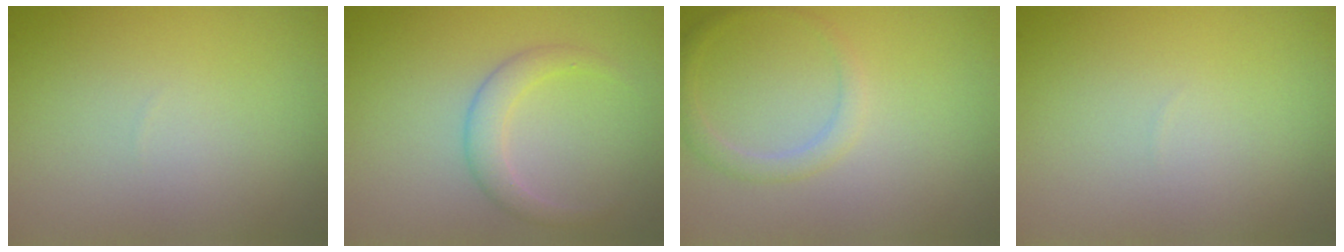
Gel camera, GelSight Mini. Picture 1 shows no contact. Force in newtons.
{"total": 2.3, "press": 2.3, "slide": 0.1}
{"total": 1.7, "press": 1.7, "slide": 0.2}
{"total": 0.0}